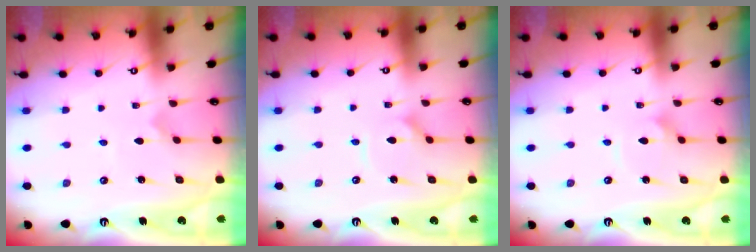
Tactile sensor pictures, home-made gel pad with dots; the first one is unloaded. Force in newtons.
{"total": 2.5, "press": 2.5, "slide": 0.3}
{"total": 2.0, "press": 2.0, "slide": 0.1}